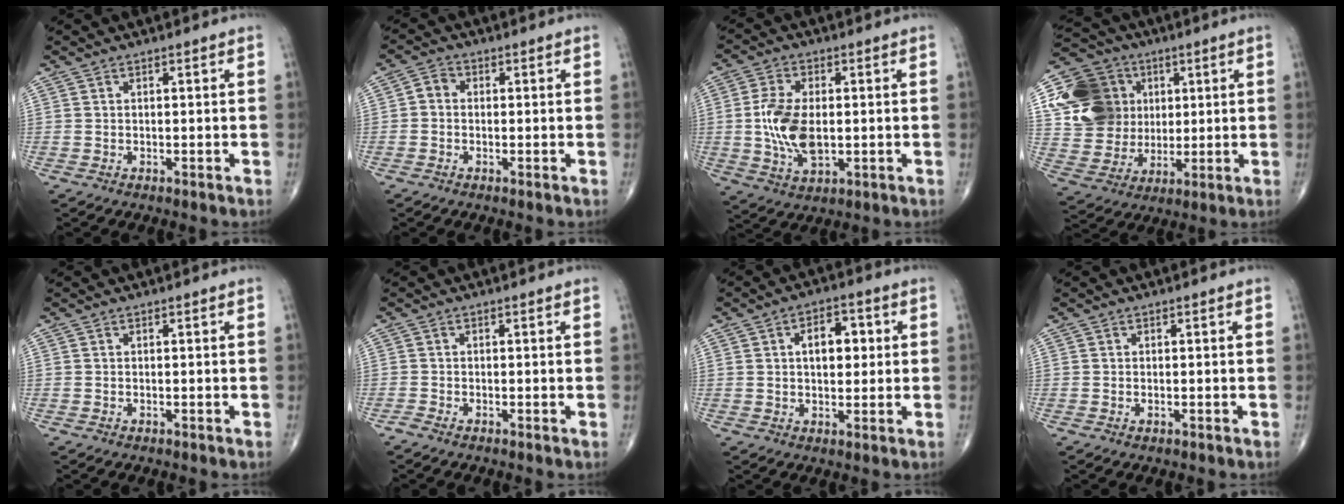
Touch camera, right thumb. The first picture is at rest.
{"total": 2.6, "force": [-0.2, 2.2, 1.4], "torque": [-0.013, 0.008, -0.015]}
{"total": 10.9, "force": [-0.2, 6.0, 9.1], "torque": [-0.179, -0.004, 0.001]}
{"total": 16.9, "force": [4.0, 14.8, 7.0], "torque": [-0.103, 0.007, 0.080]}
{"total": 0.0}
{"total": 1.2, "force": [-0.9, 0.2, 0.8], "torque": [-0.021, -0.005, -0.023]}
{"total": 7.5, "force": [1.4, 4.5, 5.8], "torque": [-0.060, 0.009, 0.018]}
{"total": 0.5, "force": [-0.2, 0.2, 0.4], "torque": [-0.008, -0.002, -0.004]}